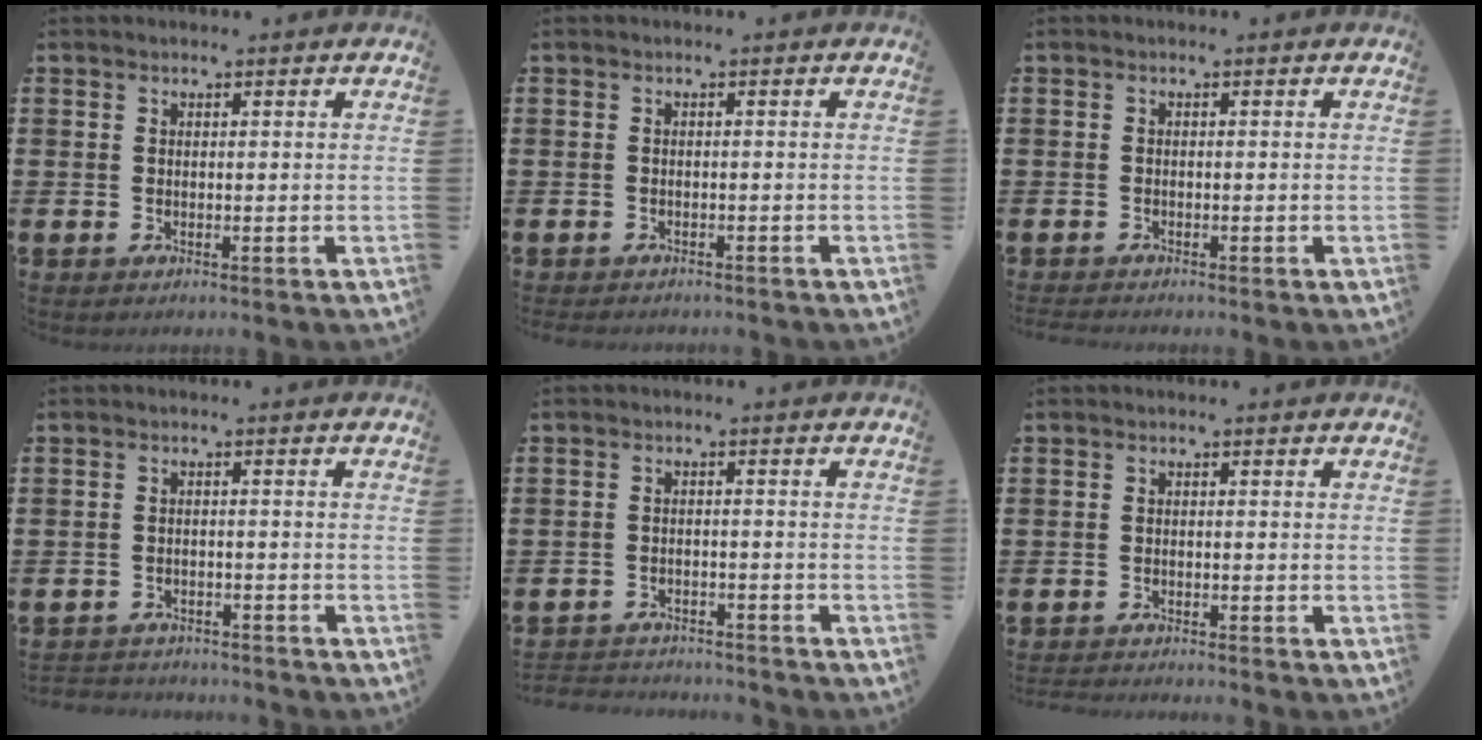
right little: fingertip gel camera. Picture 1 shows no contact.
{"total": 0.7, "force": [-0.7, 0.1, 0.0], "torque": [-0.002, -0.001, -0.016]}
{"total": 0.6, "force": [-0.6, 0.0, 0.1], "torque": [-0.003, -0.003, -0.012]}
{"total": 2.2, "force": [-2.2, 0.1, -0.3], "torque": [-0.002, 0.002, -0.050]}
{"total": 2.5, "force": [-2.5, 0.2, -0.3], "torque": [-0.002, 0.000, -0.056]}
{"total": 1.2, "force": [-1.2, -0.2, 0.0], "torque": [-0.001, 0.001, -0.025]}